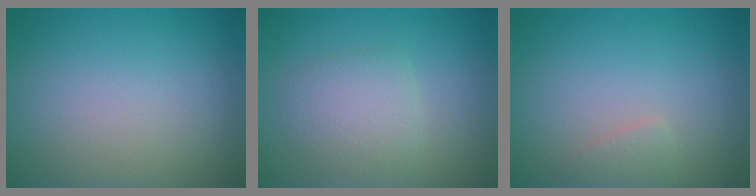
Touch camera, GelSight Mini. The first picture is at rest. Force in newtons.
{"total": 2.9, "press": 2.9, "slide": 0.0}
{"total": 1.0, "press": 1.0, "slide": 0.1}